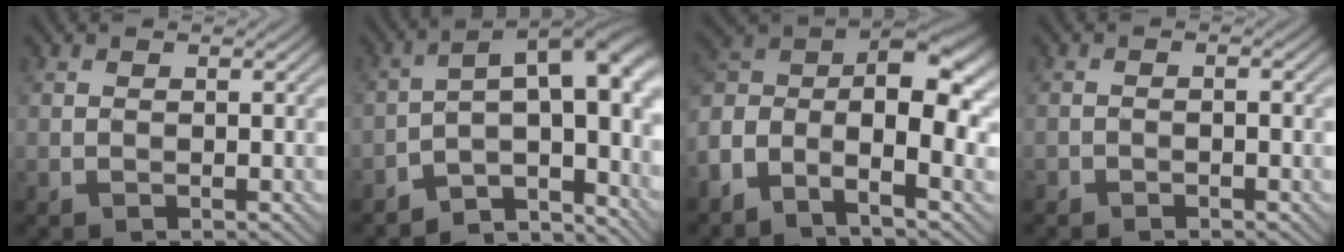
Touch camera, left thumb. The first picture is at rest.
{"total": 11.2, "force": [-6.1, 4.2, 8.4], "torque": [-0.109, 0.007, -0.104]}
{"total": 13.3, "force": [-4.2, 6.5, 10.8], "torque": [-0.218, 0.000, -0.086]}
{"total": 1.0, "force": [-0.9, 0.4, 0.3], "torque": [-0.005, 0.001, -0.019]}